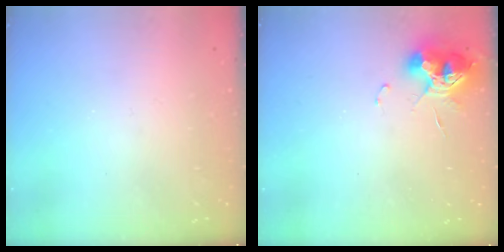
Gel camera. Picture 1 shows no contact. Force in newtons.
{"total": 10.1, "press": 10.0, "slide": 0.5}